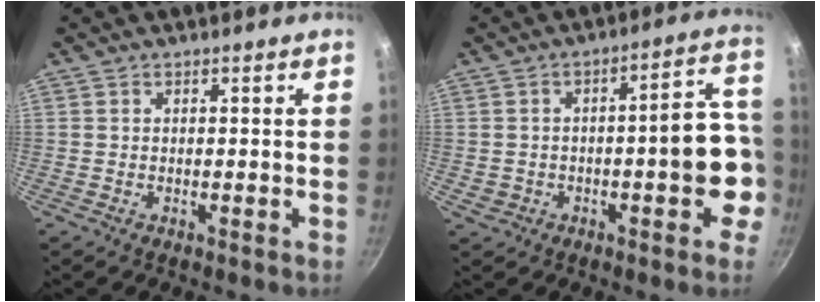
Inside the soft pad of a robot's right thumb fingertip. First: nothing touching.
{"total": 11.5, "force": [-2.0, 5.8, 9.8], "torque": [-0.096, 0.050, -0.018]}